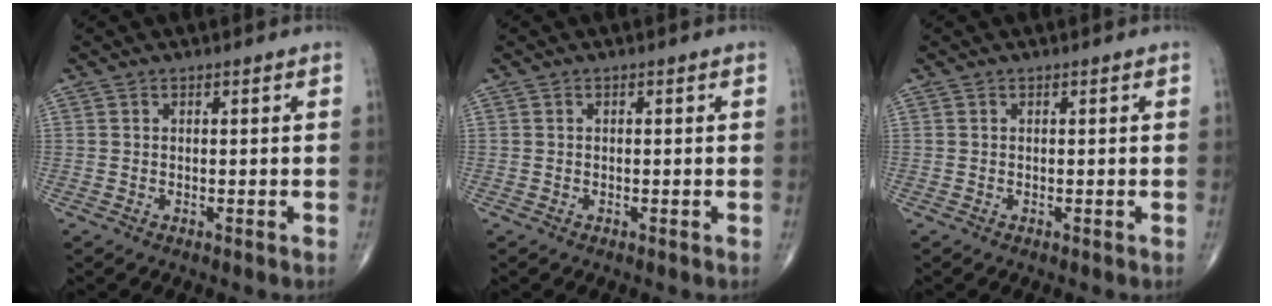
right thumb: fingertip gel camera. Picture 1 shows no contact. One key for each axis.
{"total": 0.0}
{"total": 0.0}